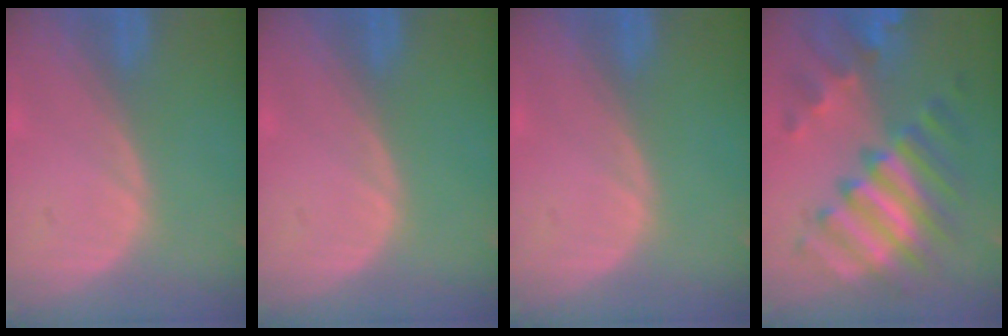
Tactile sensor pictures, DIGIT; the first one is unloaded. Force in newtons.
{"total": 0.0}
{"total": 0.0}
{"total": 11.3, "press": 11.2, "slide": 1.2}